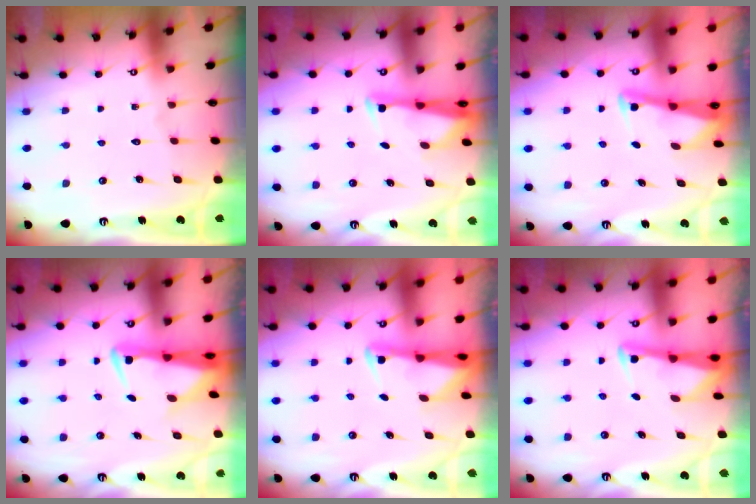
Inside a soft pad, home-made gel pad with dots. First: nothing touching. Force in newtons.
{"total": 2.7, "press": 2.6, "slide": 0.8}
{"total": 2.9, "press": 2.9, "slide": 0.3}
{"total": 3.4, "press": 3.3, "slide": 0.6}
{"total": 2.4, "press": 2.3, "slide": 0.4}
{"total": 3.3, "press": 3.3, "slide": 0.3}